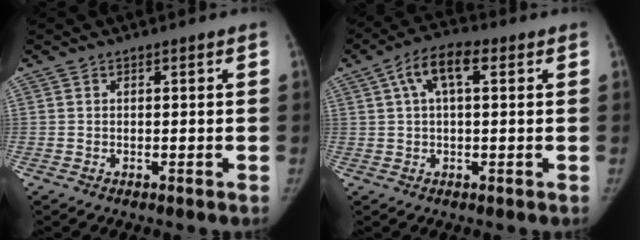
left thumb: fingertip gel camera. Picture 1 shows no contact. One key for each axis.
{"total": 7.4, "fx": 2.5, "fy": 3.3, "fz": 6.2, "tx": -0.114, "ty": 0.024, "tz": 0.037}